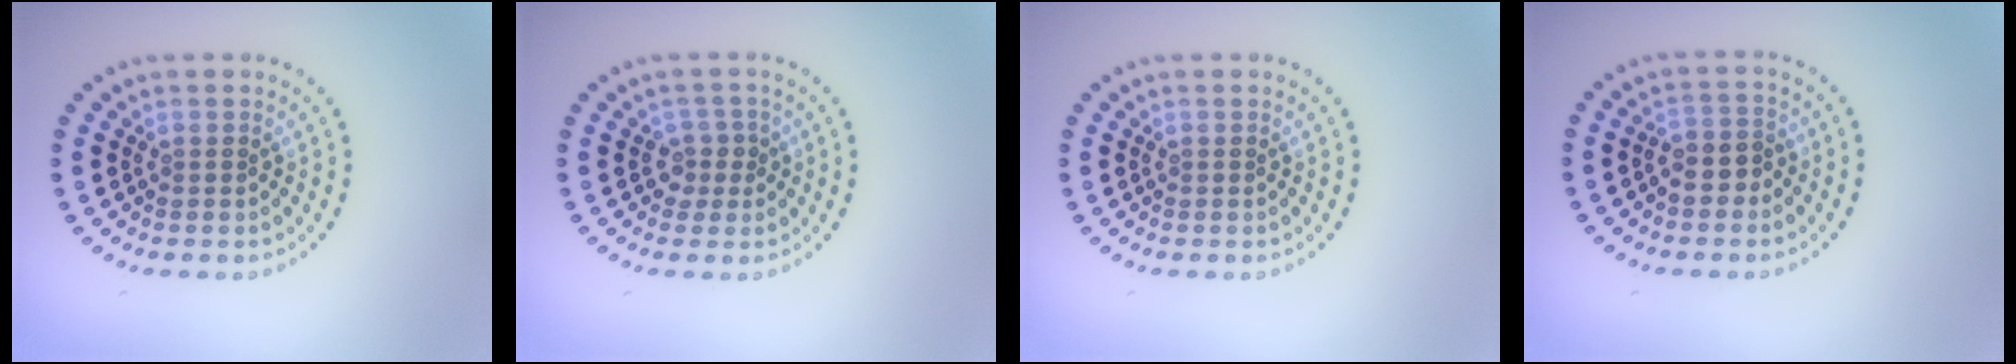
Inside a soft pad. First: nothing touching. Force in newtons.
{"total": 1.7, "press": 1.3, "slide": 1.1}
{"total": 0.0}
{"total": 2.2, "press": 2.0, "slide": 1.0}